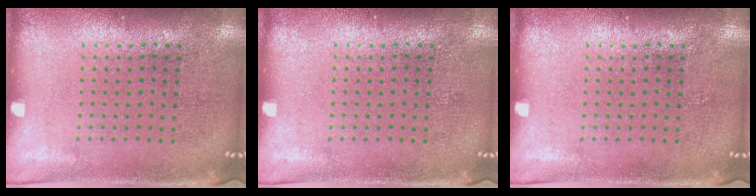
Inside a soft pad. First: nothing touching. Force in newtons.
{"total": 0.0}
{"total": 0.0}